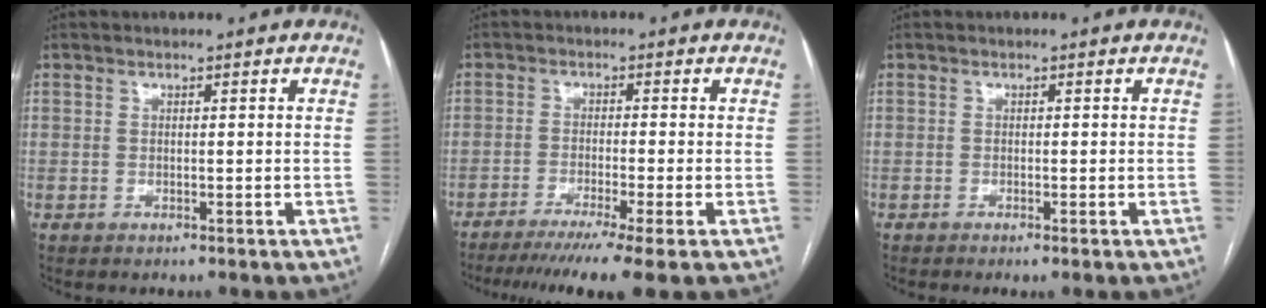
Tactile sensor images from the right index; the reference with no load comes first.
{"total": 10.3, "force": [-7.6, -1.2, 6.8], "torque": [-0.096, -0.024, -0.117]}
{"total": 0.8, "force": [-0.5, 0.0, 0.7], "torque": [-0.011, -0.002, -0.007]}